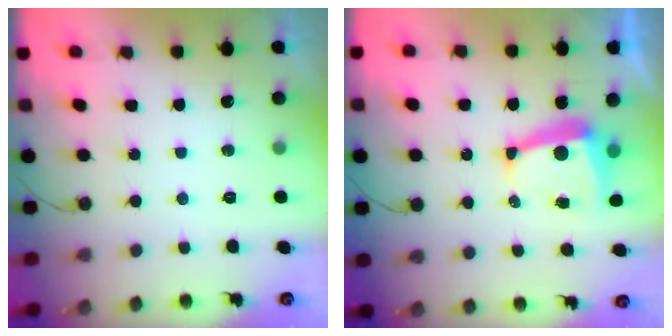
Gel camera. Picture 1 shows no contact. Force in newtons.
{"total": 7.7, "press": 7.7, "slide": 0.5}